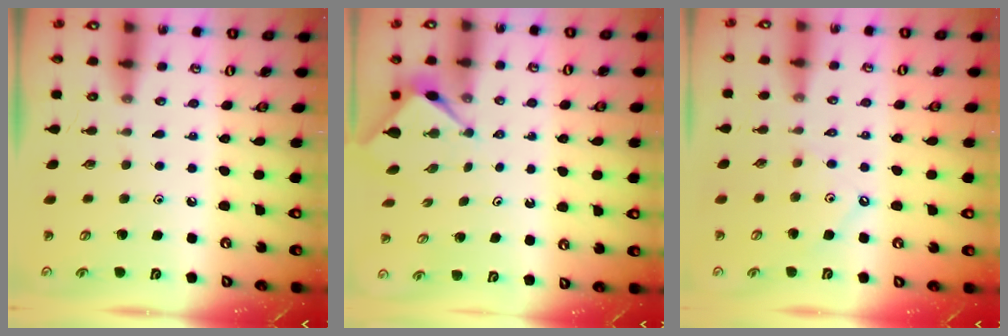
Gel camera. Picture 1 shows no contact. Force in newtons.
{"total": 3.0, "press": 3.0, "slide": 0.3}
{"total": 1.5, "press": 1.4, "slide": 0.2}